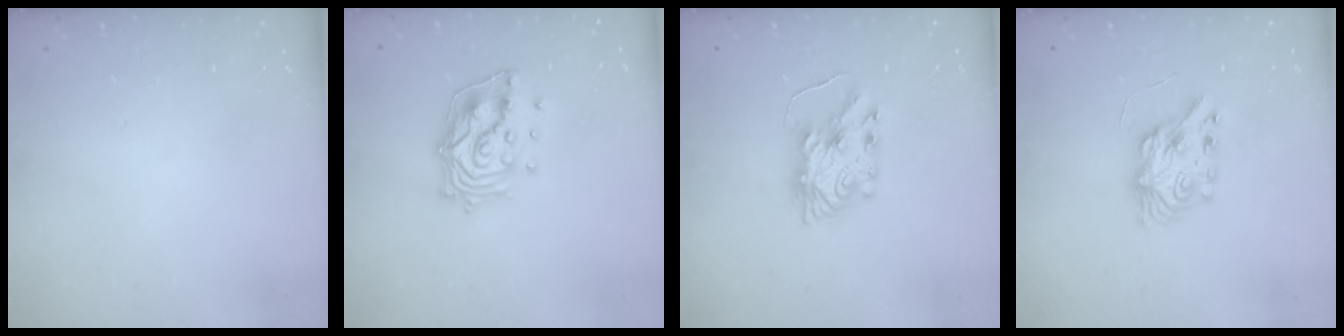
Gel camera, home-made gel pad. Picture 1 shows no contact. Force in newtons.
{"total": 13.9, "press": 13.8, "slide": 1.8}
{"total": 8.1, "press": 8.1, "slide": 0.6}
{"total": 8.3, "press": 8.2, "slide": 0.4}